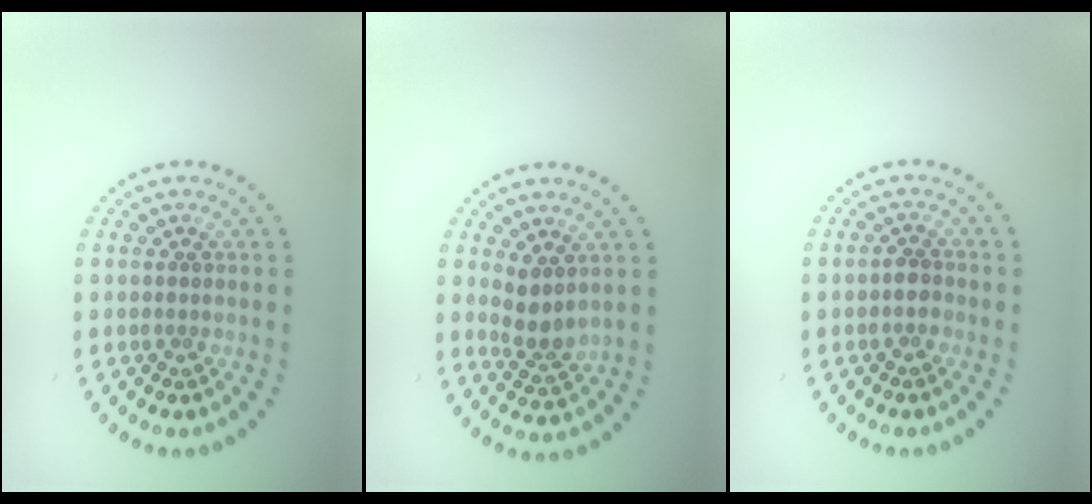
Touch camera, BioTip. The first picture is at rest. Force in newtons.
{"total": 2.4, "press": 1.9, "slide": 1.5}
{"total": 1.3, "press": 1.1, "slide": 0.6}